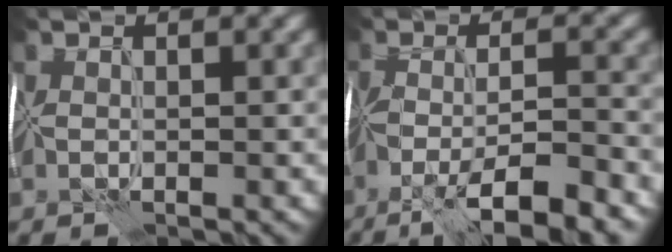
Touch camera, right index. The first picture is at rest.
{"total": 7.9, "force": [-4.7, 1.6, 6.2], "torque": [-0.097, -0.002, -0.086]}